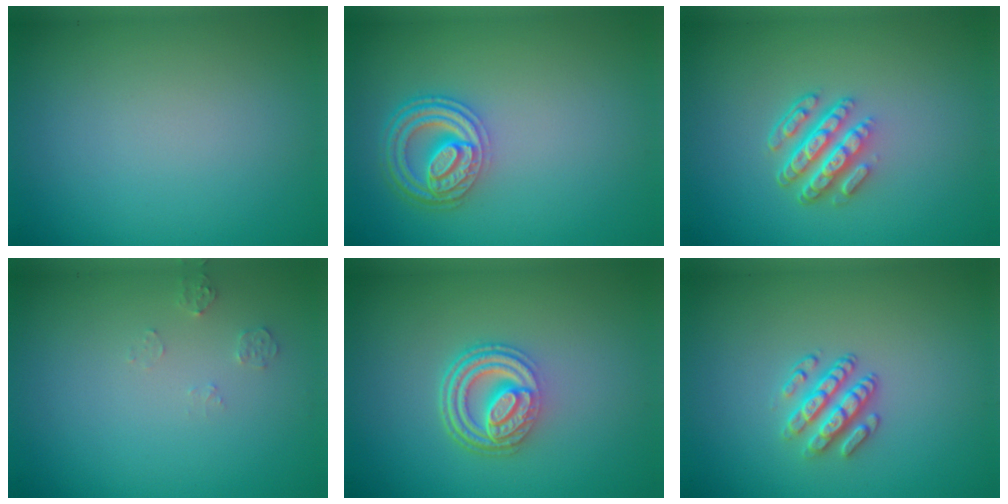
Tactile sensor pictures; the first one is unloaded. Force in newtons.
{"total": 4.5, "press": 3.5, "slide": 2.7}
{"total": 4.3, "press": 3.0, "slide": 3.1}
{"total": 1.1, "press": 1.1, "slide": 0.1}
{"total": 4.8, "press": 3.4, "slide": 3.4}
{"total": 2.8, "press": 2.4, "slide": 1.5}